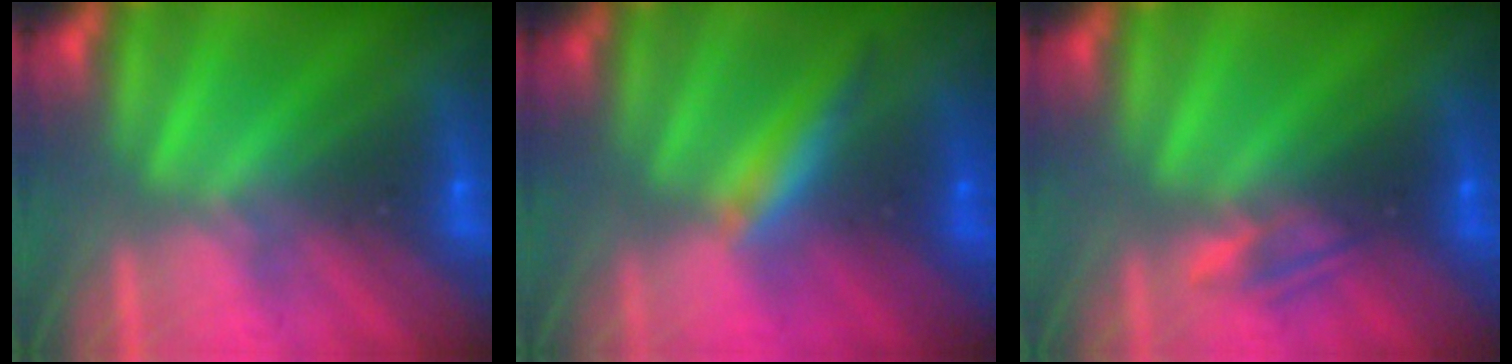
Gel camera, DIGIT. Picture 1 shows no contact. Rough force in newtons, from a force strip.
{"total": 1.6}
{"total": 2.3}